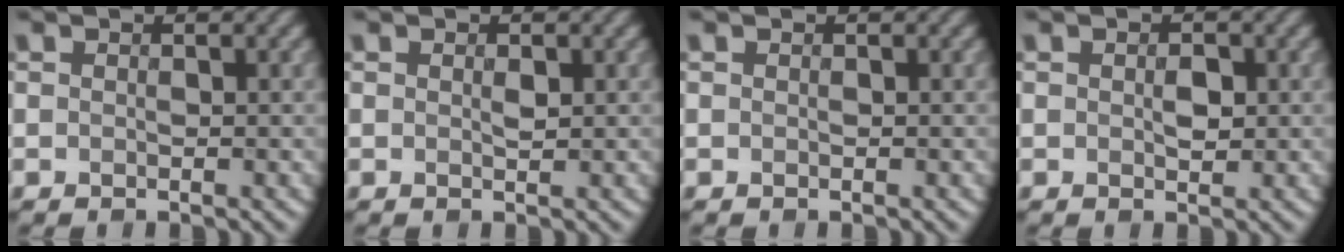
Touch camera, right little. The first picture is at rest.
{"total": 0.8, "force": [0.2, 0.3, 0.7], "torque": [-0.012, 0.002, 0.004]}
{"total": 0.0}
{"total": 1.4, "force": [0.1, 0.8, 1.2], "torque": [-0.020, 0.001, 0.001]}